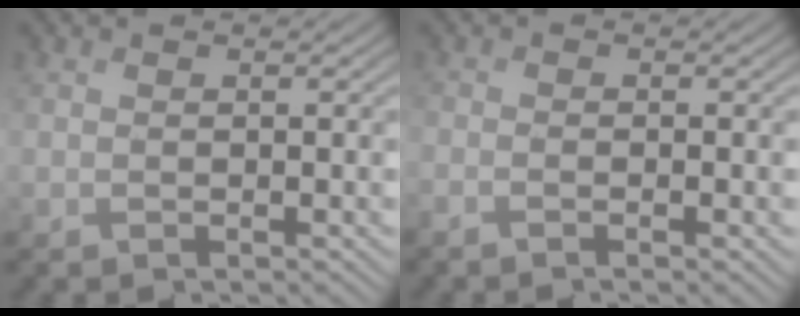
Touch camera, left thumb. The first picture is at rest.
{"total": 1.8, "force": [-1.2, 0.4, 1.3], "torque": [-0.028, -0.005, -0.027]}